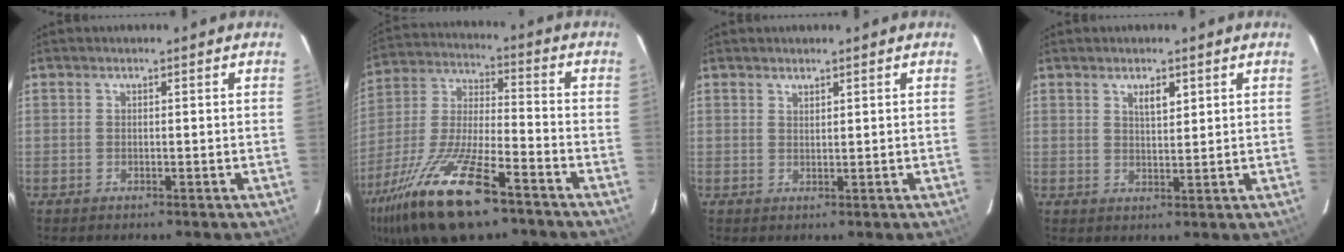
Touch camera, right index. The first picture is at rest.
{"total": 22.1, "force": [-13.7, 6.8, 16.0], "torque": [-0.329, -0.037, -0.253]}
{"total": 1.0, "force": [0.9, 0.3, 0.3], "torque": [-0.005, 0.001, 0.017]}
{"total": 3.0, "force": [1.6, 1.1, 2.3], "torque": [-0.035, 0.002, 0.029]}